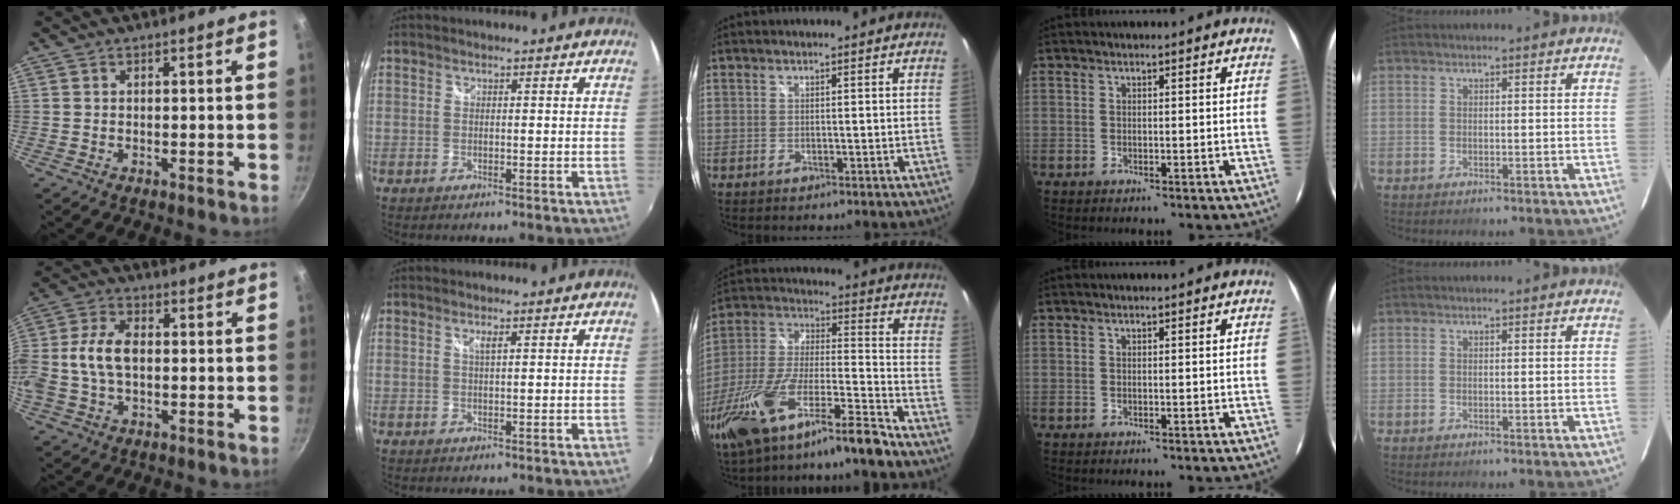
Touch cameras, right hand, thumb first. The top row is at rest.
{"thumb": {"total": 9.6, "force": [-0.4, 6.0, 7.5], "torque": [-0.149, 0.024, -0.018]}, "index": {"total": 1.3, "force": [0.6, 0.0, 1.1], "torque": [-0.020, 0.000, 0.010]}, "middle": {"total": 19.2, "force": [-13.5, 2.7, 13.3], "torque": [-0.272, -0.022, -0.249]}}